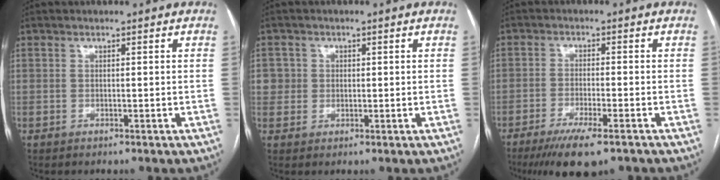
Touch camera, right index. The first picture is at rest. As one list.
[{"total": 2.9, "force": [0.5, 2.9, 0.1], "torque": [0.015, 0.008, 0.009]}, {"total": 9.5, "force": [-7.0, 0.9, 6.4], "torque": [-0.100, -0.020, -0.109]}]